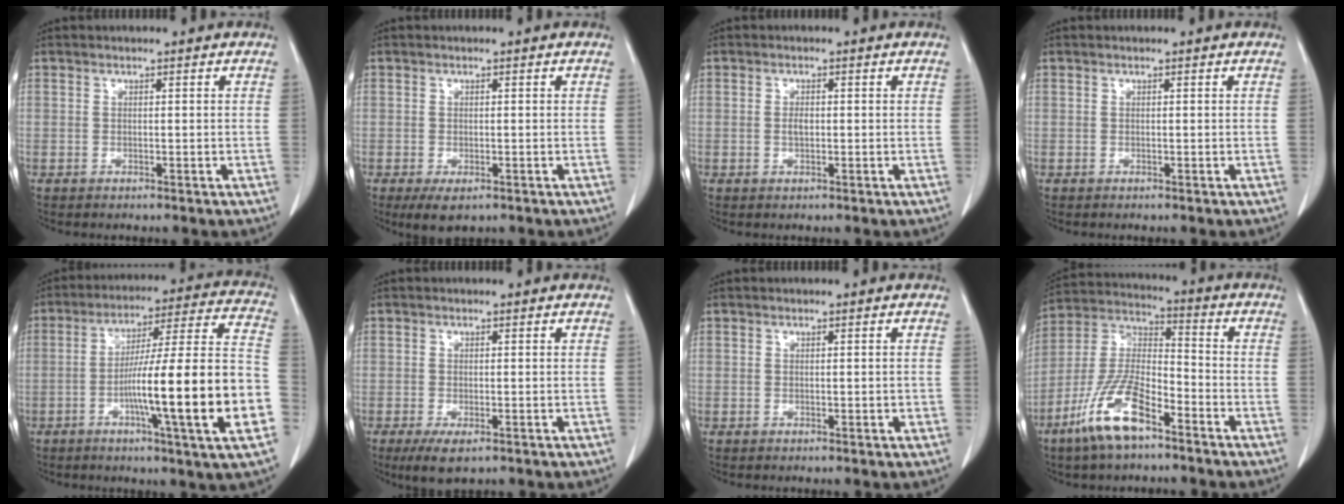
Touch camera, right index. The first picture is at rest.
{"total": 3.3, "force": [-1.8, 1.6, 2.3], "torque": [-0.037, -0.007, -0.020]}
{"total": 1.4, "force": [-0.1, 0.6, 1.2], "torque": [-0.025, 0.001, -0.001]}
{"total": 0.0}
{"total": 20.9, "force": [-5.8, -0.1, 20.1], "torque": [-0.273, 0.008, -0.090]}
{"total": 3.8, "force": [-2.1, 1.4, 2.9], "torque": [-0.054, -0.008, -0.029]}
{"total": 0.7, "force": [-0.1, 0.4, 0.6], "torque": [-0.011, 0.005, 0.004]}
{"total": 12.8, "force": [-7.7, 3.9, 9.5], "torque": [-0.205, -0.004, -0.148]}